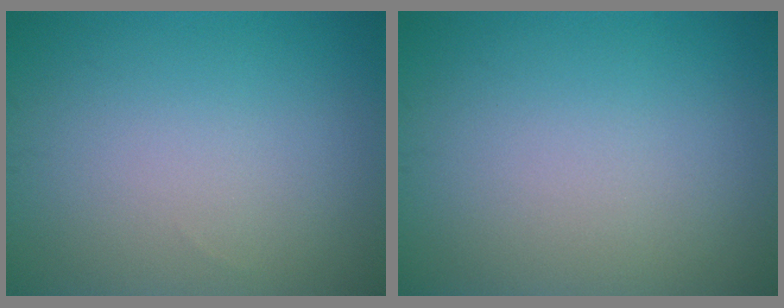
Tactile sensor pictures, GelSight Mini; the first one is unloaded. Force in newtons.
{"total": 0.0}